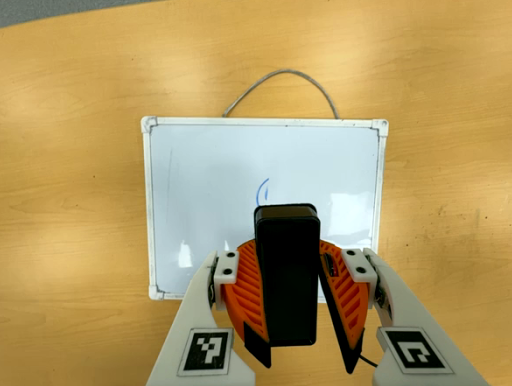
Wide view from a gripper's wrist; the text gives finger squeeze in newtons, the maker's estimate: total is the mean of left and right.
{"total": 9.6, "left": 9.6, "right": 9.6}